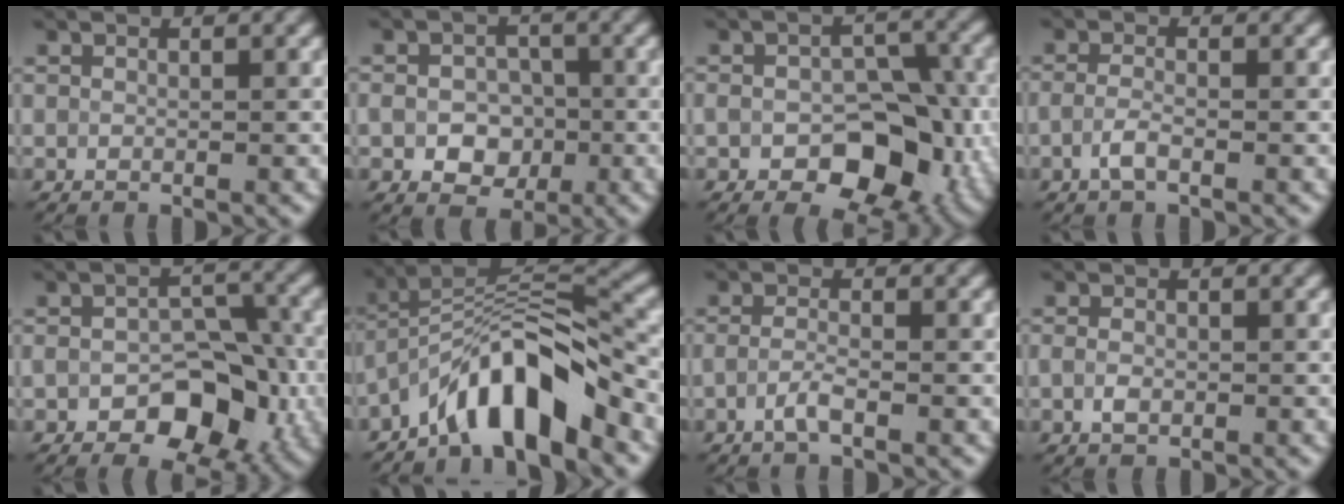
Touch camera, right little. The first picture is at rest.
{"total": 4.3, "force": [-1.1, 3.3, 2.5], "torque": [-0.049, -0.008, -0.018]}
{"total": 8.7, "force": [-2.7, 5.3, 6.3], "torque": [-0.085, -0.006, -0.037]}
{"total": 1.5, "force": [-0.8, 0.4, 1.1], "torque": [-0.028, 0.000, -0.019]}
{"total": 7.7, "force": [-2.7, 4.7, 5.4], "torque": [-0.067, -0.002, -0.043]}
{"total": 8.4, "force": [-5.5, 2.5, 5.9], "torque": [-0.086, 0.018, -0.102]}
{"total": 1.5, "force": [-0.9, 0.3, 1.2], "torque": [-0.028, 0.000, -0.020]}
{"total": 1.3, "force": [-0.4, 0.8, 0.9], "torque": [-0.020, -0.002, -0.007]}